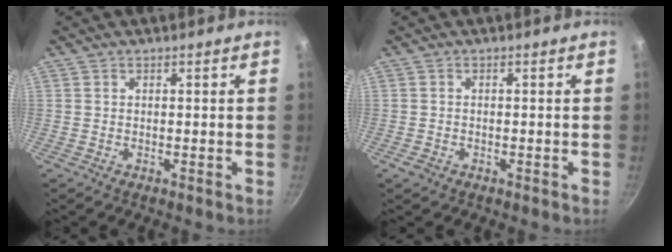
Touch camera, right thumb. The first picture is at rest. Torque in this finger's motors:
{"motor_torque": [0.25, -0.01, 0.47, 0.18, -0.03]}